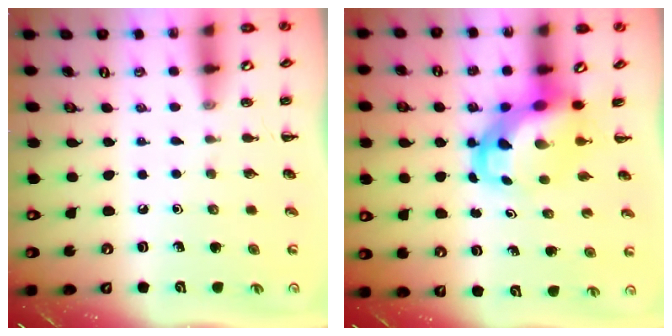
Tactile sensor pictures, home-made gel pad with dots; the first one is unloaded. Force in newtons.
{"total": 6.3, "press": 6.2, "slide": 1.1}